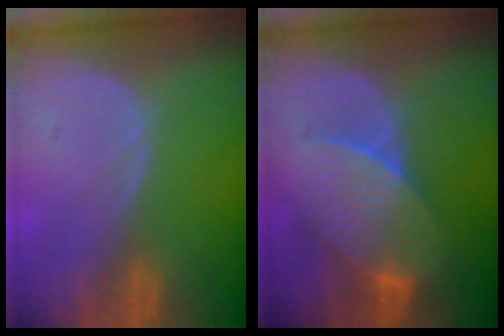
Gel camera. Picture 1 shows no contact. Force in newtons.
{"total": 7.5, "press": 7.3, "slide": 1.4}